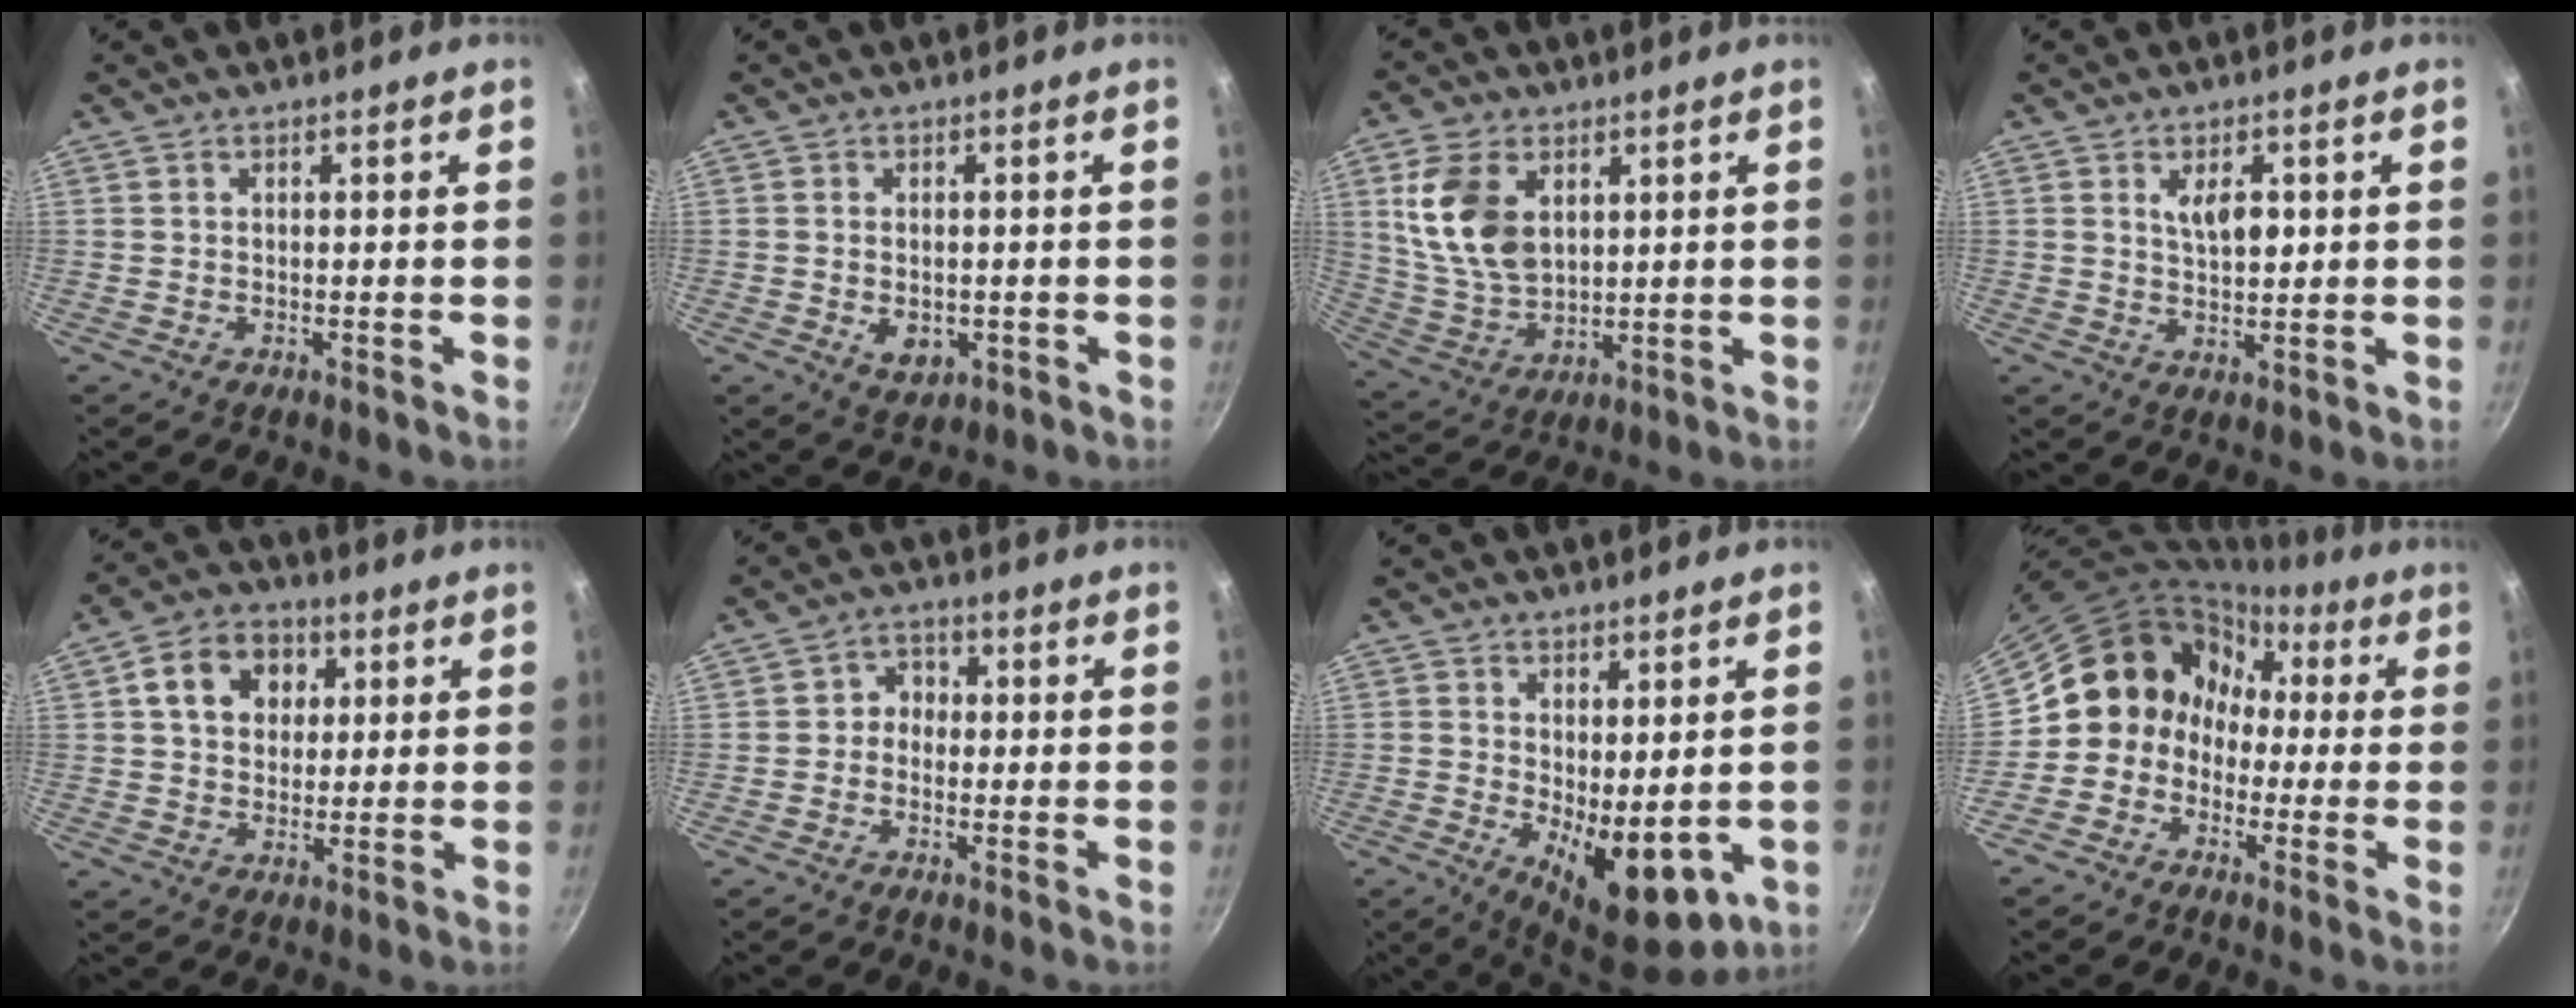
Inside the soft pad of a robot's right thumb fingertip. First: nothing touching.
{"total": 4.8, "force": [-0.9, 3.4, 3.3], "torque": [-0.042, -0.003, -0.006]}
{"total": 13.4, "force": [4.1, 8.6, 9.3], "torque": [-0.163, -0.022, 0.092]}
{"total": 5.6, "force": [1.5, 2.9, 4.6], "torque": [-0.065, -0.012, 0.027]}
{"total": 10.4, "force": [3.2, 8.1, 5.7], "torque": [-0.070, 0.008, 0.041]}
{"total": 3.6, "force": [-0.5, 3.2, 1.5], "torque": [0.001, 0.014, -0.019]}
{"total": 10.8, "force": [-0.6, 5.2, 9.4], "torque": [-0.116, -0.020, 0.007]}
{"total": 10.3, "force": [-0.4, 9.6, 3.6], "torque": [-0.016, 0.049, -0.034]}